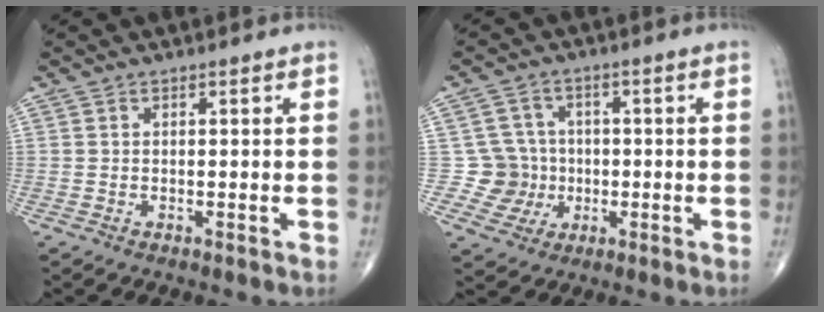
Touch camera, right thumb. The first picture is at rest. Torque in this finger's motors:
{"motor_torque": [0.26, 0.13, -0.20, -0.07, -0.02]}